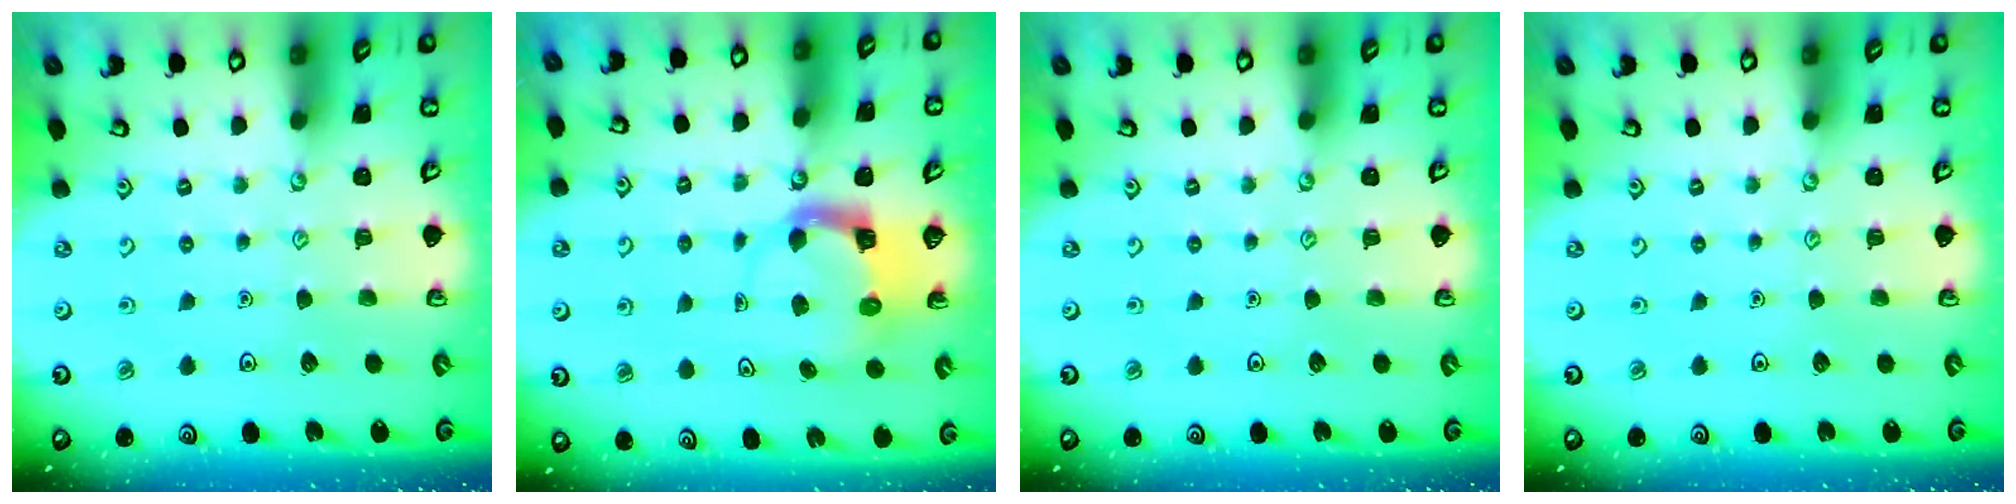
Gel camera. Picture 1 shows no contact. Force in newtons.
{"total": 3.7, "press": 3.6, "slide": 0.4}
{"total": 0.0}
{"total": 0.0}